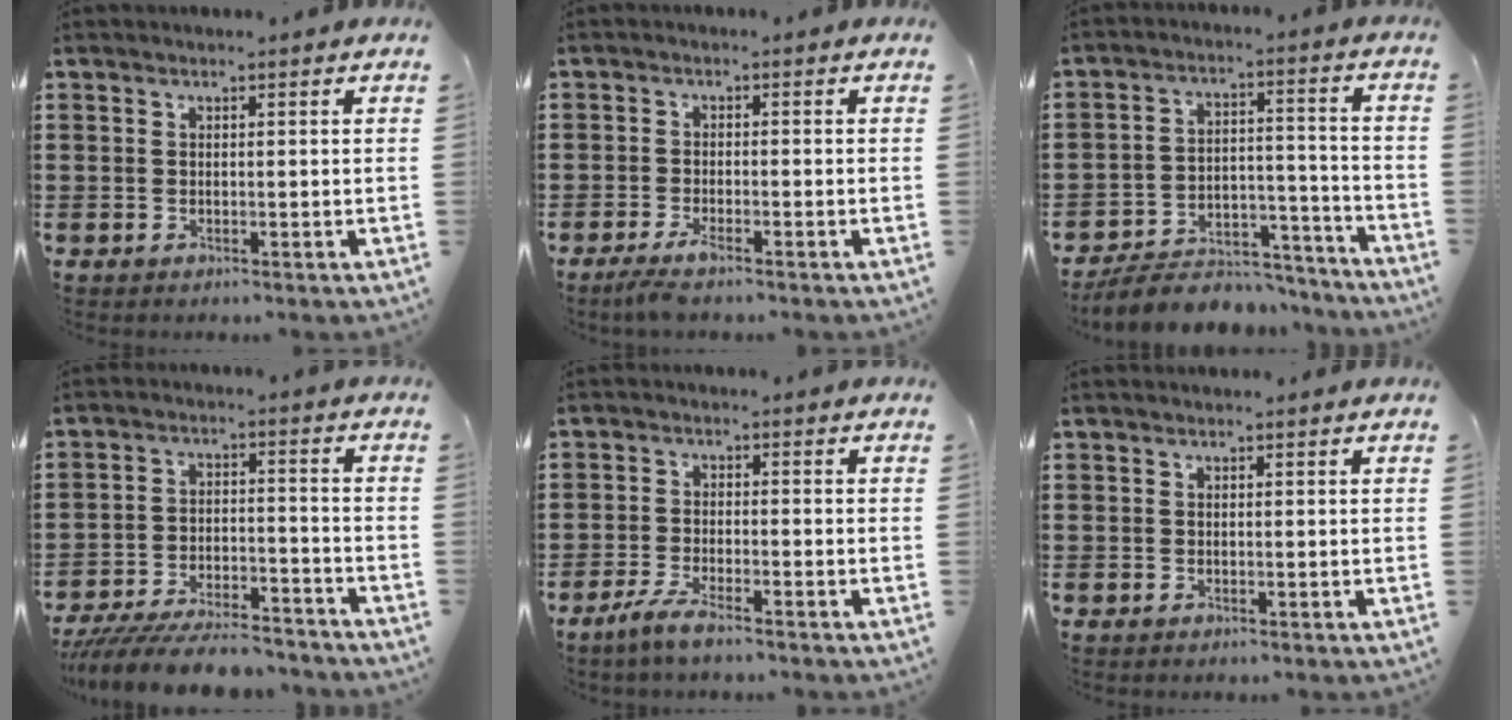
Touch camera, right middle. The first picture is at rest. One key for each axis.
{"total": 2.4, "fx": -1.7, "fy": 0.2, "fz": 1.7, "tx": -0.044, "ty": -0.006, "tz": -0.035}
{"total": 7.4, "fx": -6.9, "fy": 1.9, "fz": 1.8, "tx": -0.036, "ty": 0.018, "tz": -0.134}
{"total": 8.1, "fx": -7.6, "fy": 1.1, "fz": 2.6, "tx": -0.042, "ty": 0.012, "tz": -0.144}
{"total": 3.6, "fx": -2.8, "fy": 0.1, "fz": 2.2, "tx": -0.058, "ty": -0.010, "tz": -0.058}
{"total": 0.0}